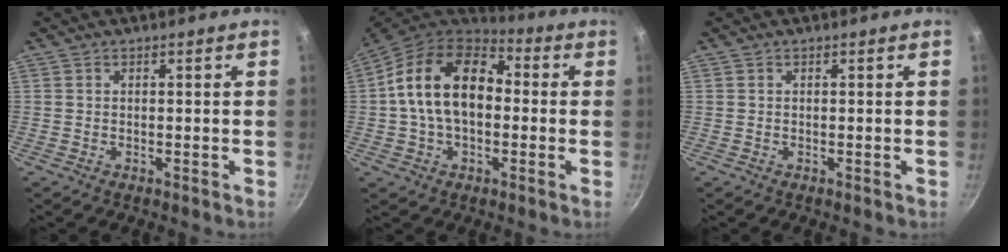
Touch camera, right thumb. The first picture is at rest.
{"total": 17.2, "force": [0.6, 11.2, 13.0], "torque": [-0.197, 0.034, -0.008]}
{"total": 0.0}